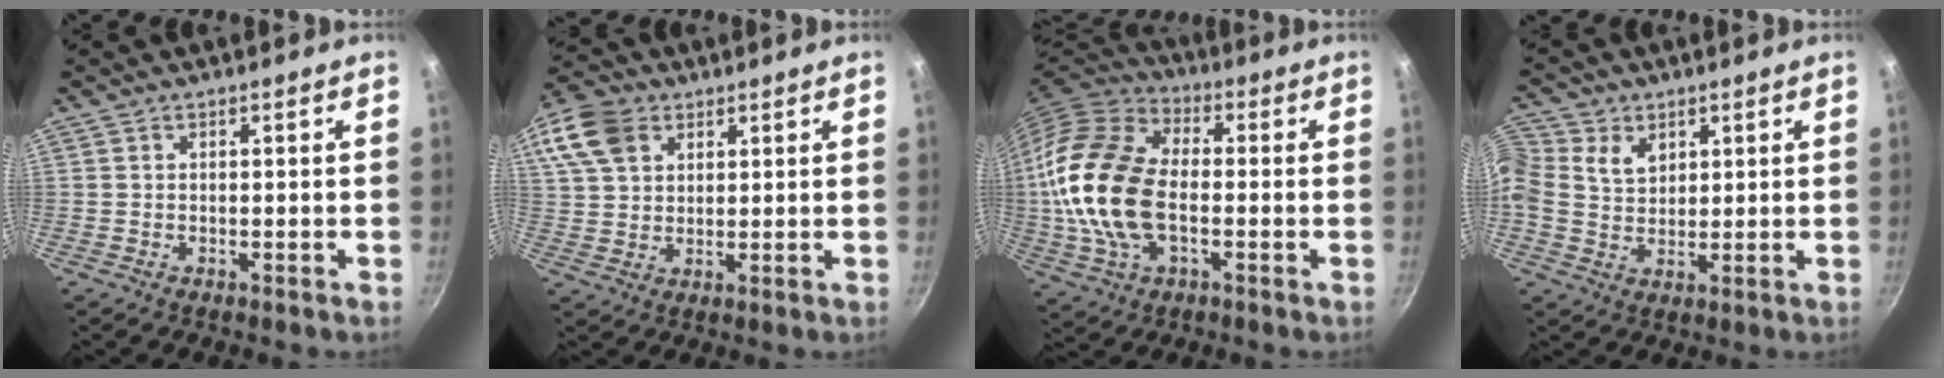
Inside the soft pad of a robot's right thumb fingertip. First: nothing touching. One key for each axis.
{"total": 13.8, "fx": 6.3, "fy": 9.8, "fz": 7.3, "tx": -0.157, "ty": 0.013, "tz": 0.117}
{"total": 20.1, "fx": -1.4, "fy": 12.3, "fz": 15.8, "tx": -0.303, "ty": 0.026, "tz": -0.037}
{"total": 8.0, "fx": 2.4, "fy": 6.6, "fz": 3.9, "tx": -0.068, "ty": -0.002, "tz": 0.036}